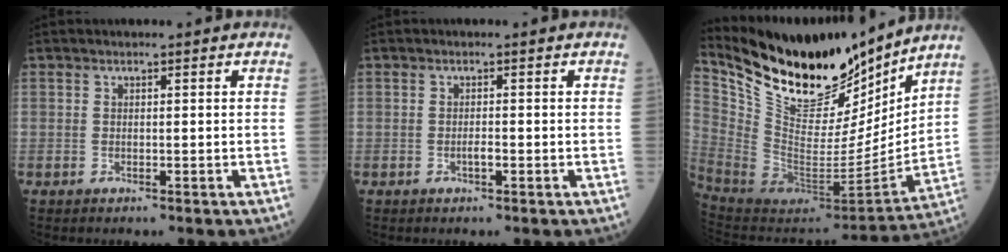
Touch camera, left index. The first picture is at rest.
{"total": 1.0, "force": [-0.5, 0.2, 0.9], "torque": [-0.018, 0.000, -0.009]}
{"total": 23.6, "force": [20.0, 6.5, 10.8], "torque": [-0.203, -0.032, 0.345]}